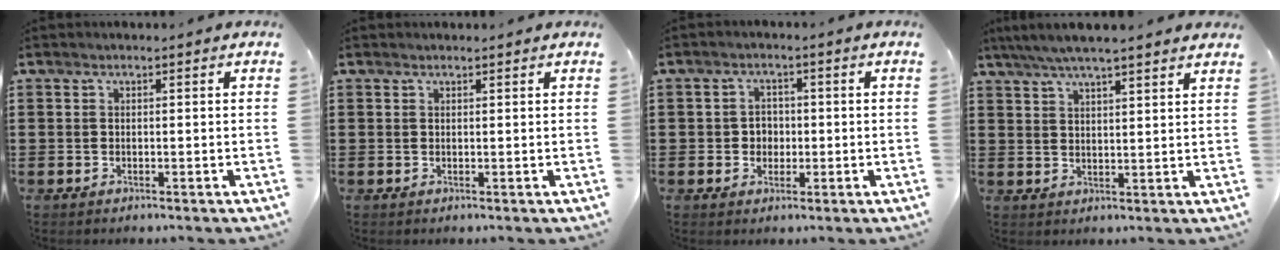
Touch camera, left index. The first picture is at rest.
{"total": 0.6, "force": [0.6, 0.0, 0.2], "torque": [-0.006, -0.001, 0.012]}
{"total": 2.7, "force": [-0.2, 2.4, 1.2], "torque": [-0.032, 0.005, -0.009]}
{"total": 4.8, "force": [4.2, 0.0, 2.4], "torque": [-0.057, -0.012, 0.073]}